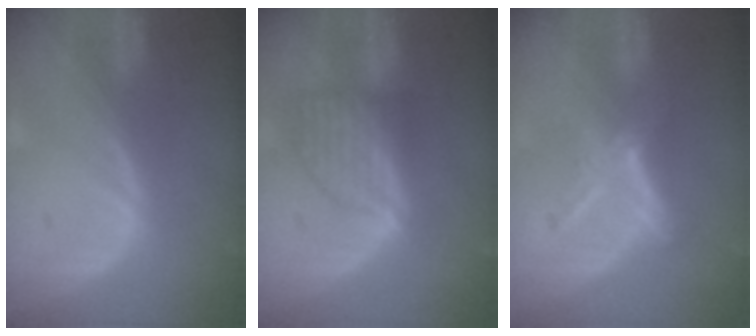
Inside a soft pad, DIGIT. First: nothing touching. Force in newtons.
{"total": 7.1, "press": 6.6, "slide": 2.6}
{"total": 5.8, "press": 5.2, "slide": 2.7}